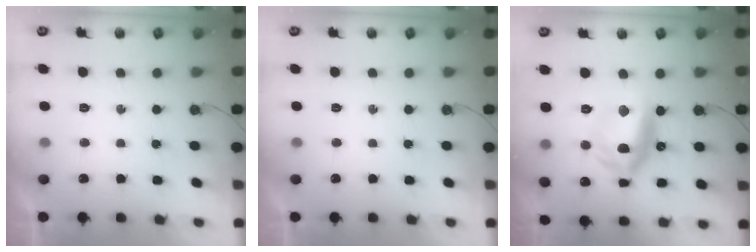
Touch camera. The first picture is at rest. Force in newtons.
{"total": 0.0}
{"total": 12.4, "press": 12.3, "slide": 1.6}